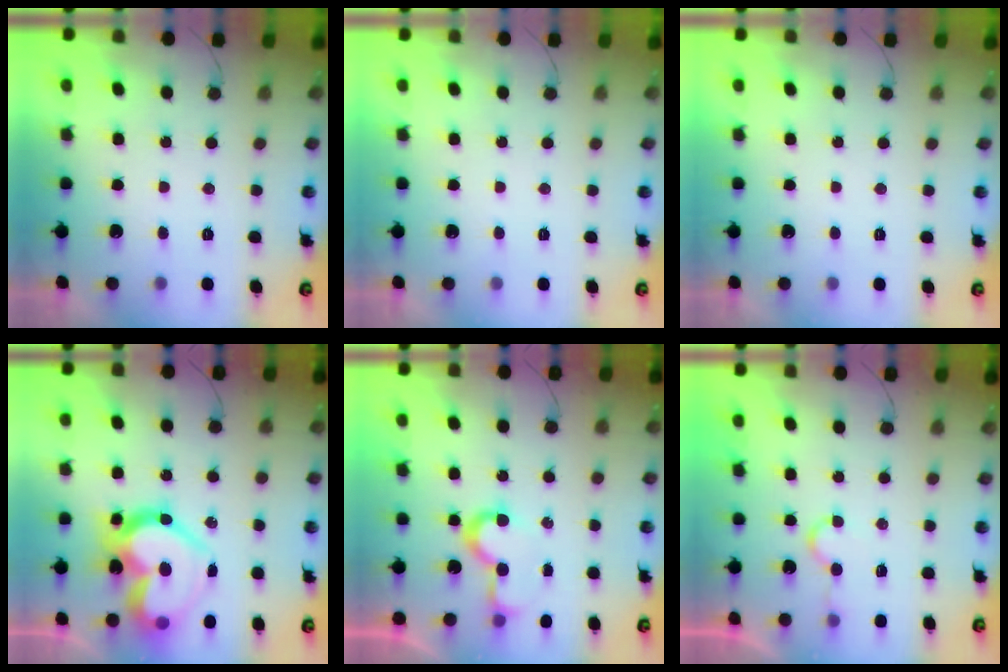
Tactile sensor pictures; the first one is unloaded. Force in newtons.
{"total": 1.9, "press": 1.9, "slide": 0.1}
{"total": 1.7, "press": 1.6, "slide": 0.0}
{"total": 21.7, "press": 21.6, "slide": 1.9}
{"total": 6.9, "press": 6.9, "slide": 0.1}
{"total": 4.2, "press": 4.2, "slide": 0.3}